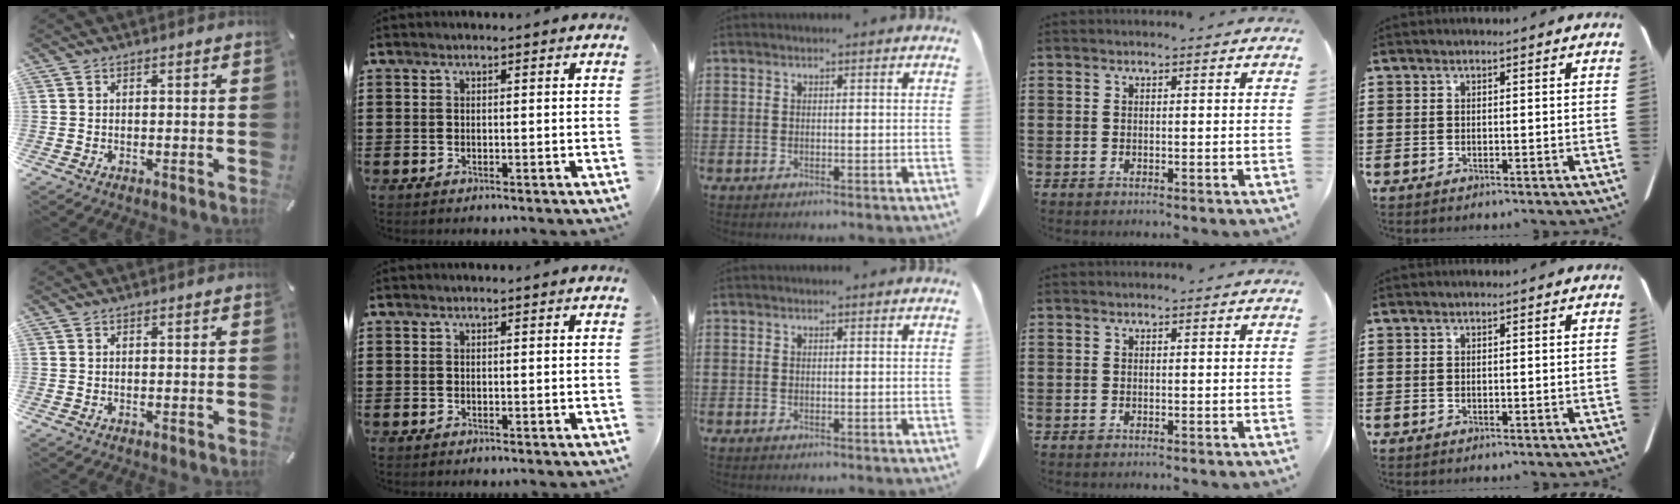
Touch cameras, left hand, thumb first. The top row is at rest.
{}